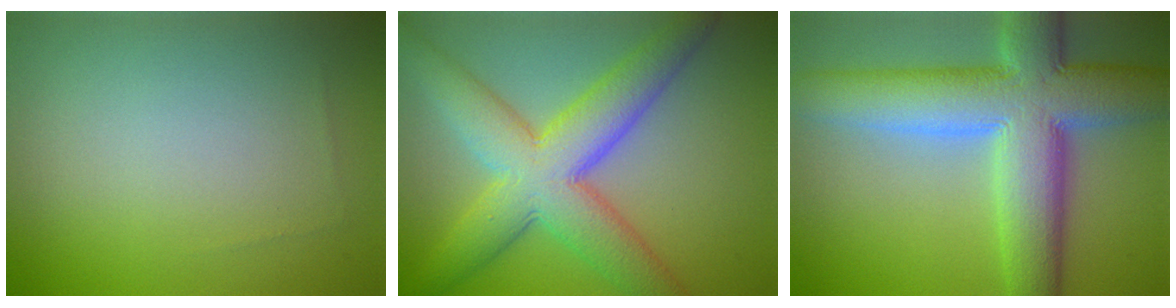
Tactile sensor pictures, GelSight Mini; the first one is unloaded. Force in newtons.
{"total": 8.9, "press": 8.9, "slide": 0.3}
{"total": 11.6, "press": 11.6, "slide": 0.8}